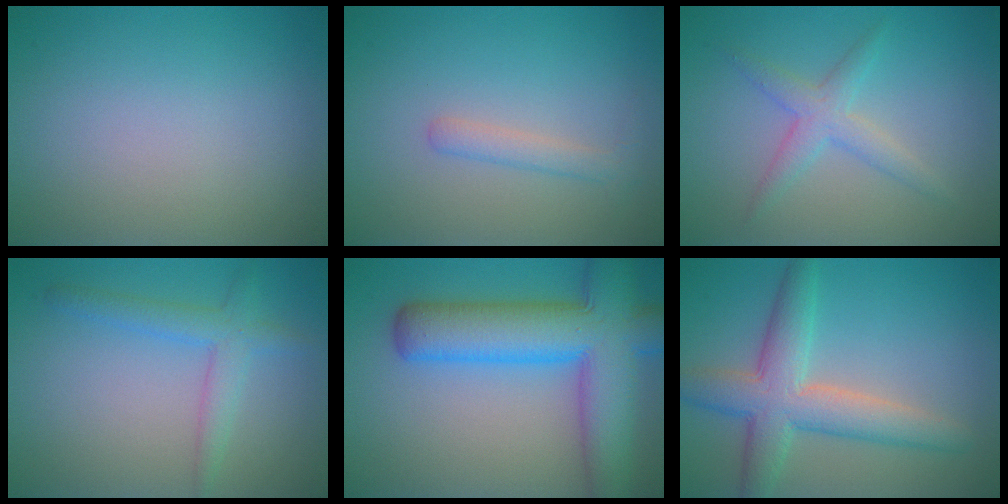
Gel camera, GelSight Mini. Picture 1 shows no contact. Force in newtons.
{"total": 1.6, "press": 1.6, "slide": 0.0}
{"total": 2.5, "press": 2.5, "slide": 0.1}
{"total": 2.8, "press": 2.8, "slide": 0.2}
{"total": 11.0, "press": 11.0, "slide": 0.4}
{"total": 6.0, "press": 6.0, "slide": 0.5}